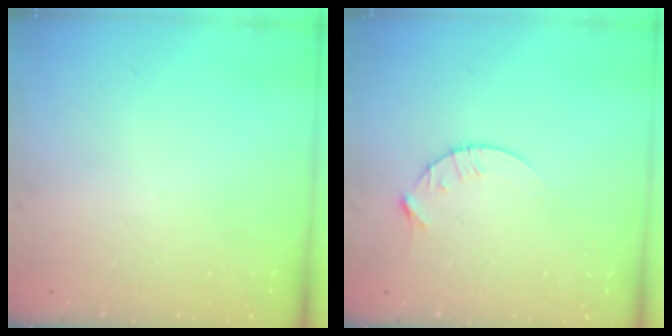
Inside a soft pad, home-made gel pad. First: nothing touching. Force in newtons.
{"total": 4.8, "press": 4.8, "slide": 0.6}